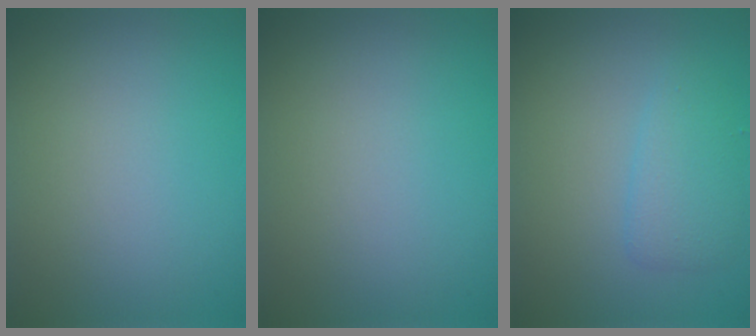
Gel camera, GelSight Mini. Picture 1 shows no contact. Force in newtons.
{"total": 0.0}
{"total": 2.3, "press": 2.3, "slide": 0.2}